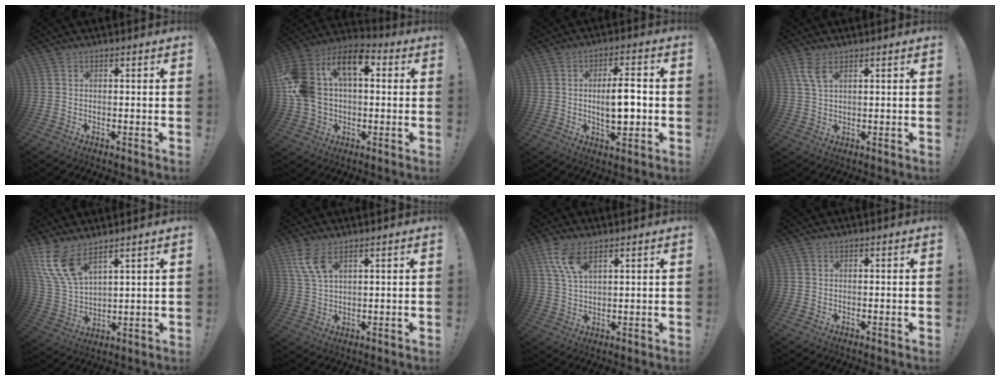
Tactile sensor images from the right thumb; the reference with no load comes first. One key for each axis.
{"total": 19.1, "fx": 5.3, "fy": 12.5, "fz": 13.4, "tx": -0.262, "ty": -0.002, "tz": 0.097}
{"total": 9.4, "fx": -0.6, "fy": 3.6, "fz": 8.6, "tx": -0.139, "ty": 0.000, "tz": -0.016}
{"total": 5.0, "fx": 2.8, "fy": 1.9, "fz": 3.6, "tx": -0.070, "ty": -0.007, "tz": 0.052}
{"total": 11.9, "fx": 8.1, "fy": 4.6, "fz": 7.4, "tx": -0.163, "ty": -0.042, "tz": 0.158}
{"total": 7.4, "fx": 4.4, "fy": 3.0, "fz": 5.1, "tx": -0.107, "ty": -0.019, "tz": 0.083}
{"total": 8.5, "fx": 5.0, "fy": 3.4, "fz": 5.9, "tx": -0.118, "ty": -0.013, "tz": 0.096}
{"total": 0.0}